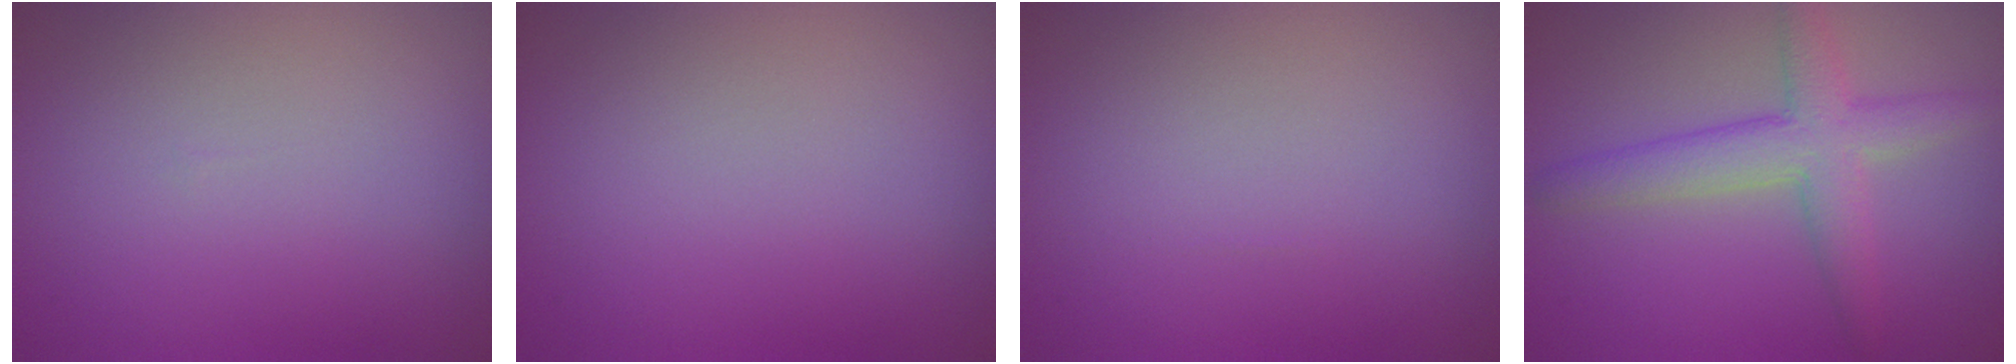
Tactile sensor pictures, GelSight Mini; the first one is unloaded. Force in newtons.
{"total": 0.0}
{"total": 0.0}
{"total": 4.7, "press": 4.7, "slide": 0.2}